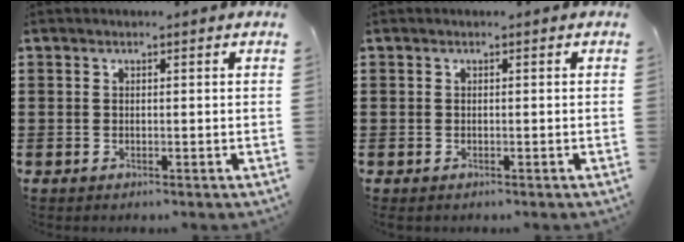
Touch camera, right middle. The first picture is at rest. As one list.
[{"total": 0.0}]